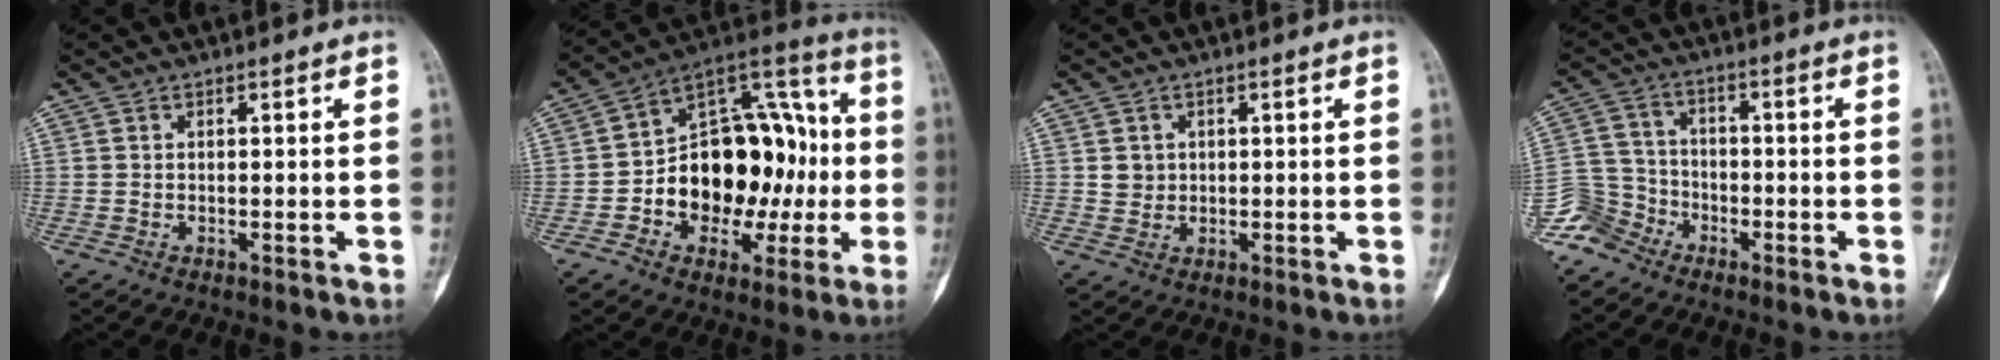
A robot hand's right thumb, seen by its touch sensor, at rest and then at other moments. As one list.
[{"total": 23.2, "force": [-2.1, 15.5, 17.2], "torque": [-0.205, 0.053, -0.025]}, {"total": 2.3, "force": [0.6, 2.1, 0.7], "torque": [0.000, -0.001, 0.012]}, {"total": 7.0, "force": [-5.1, 4.8, 0.2], "torque": [0.019, 0.038, -0.116]}]